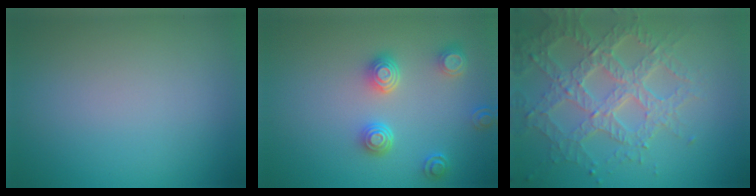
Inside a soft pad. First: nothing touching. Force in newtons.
{"total": 3.9, "press": 3.2, "slide": 2.3}
{"total": 7.2, "press": 5.3, "slide": 4.9}